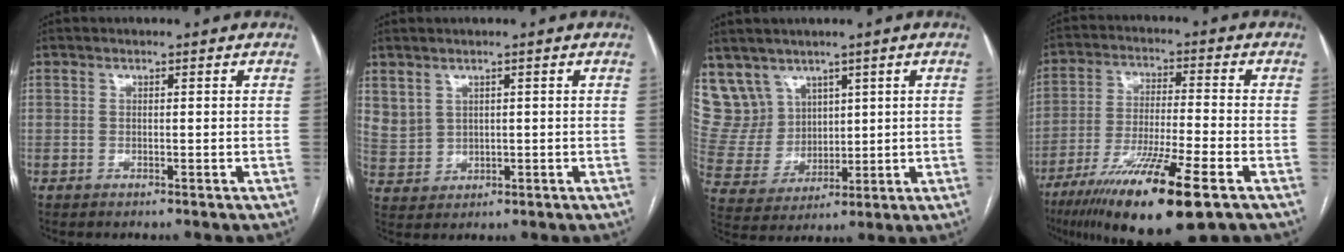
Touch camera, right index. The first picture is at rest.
{"total": 4.4, "force": [2.5, 3.4, 1.3], "torque": [-0.031, 0.005, 0.064]}
{"total": 8.9, "force": [6.0, 6.5, 0.5], "torque": [-0.023, 0.032, 0.140]}
{"total": 16.6, "force": [-9.6, 0.9, 13.4], "torque": [-0.244, -0.042, -0.167]}